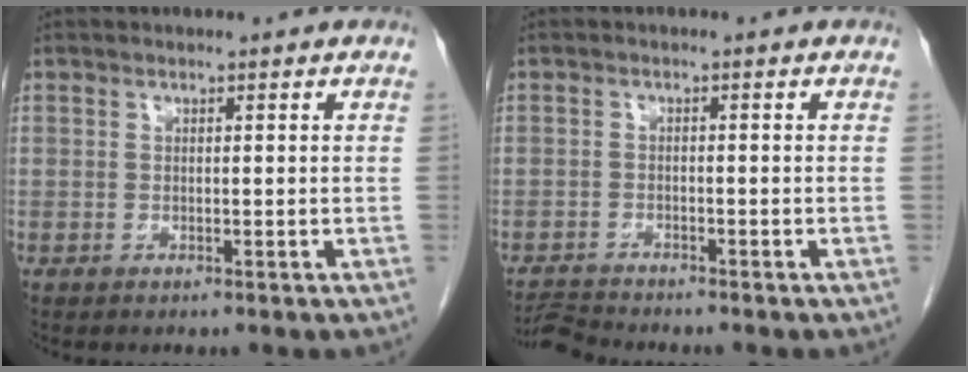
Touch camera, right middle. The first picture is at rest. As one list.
[{"total": 2.9, "force": [-2.9, -0.6, -0.1], "torque": [0.002, -0.019, -0.050]}]